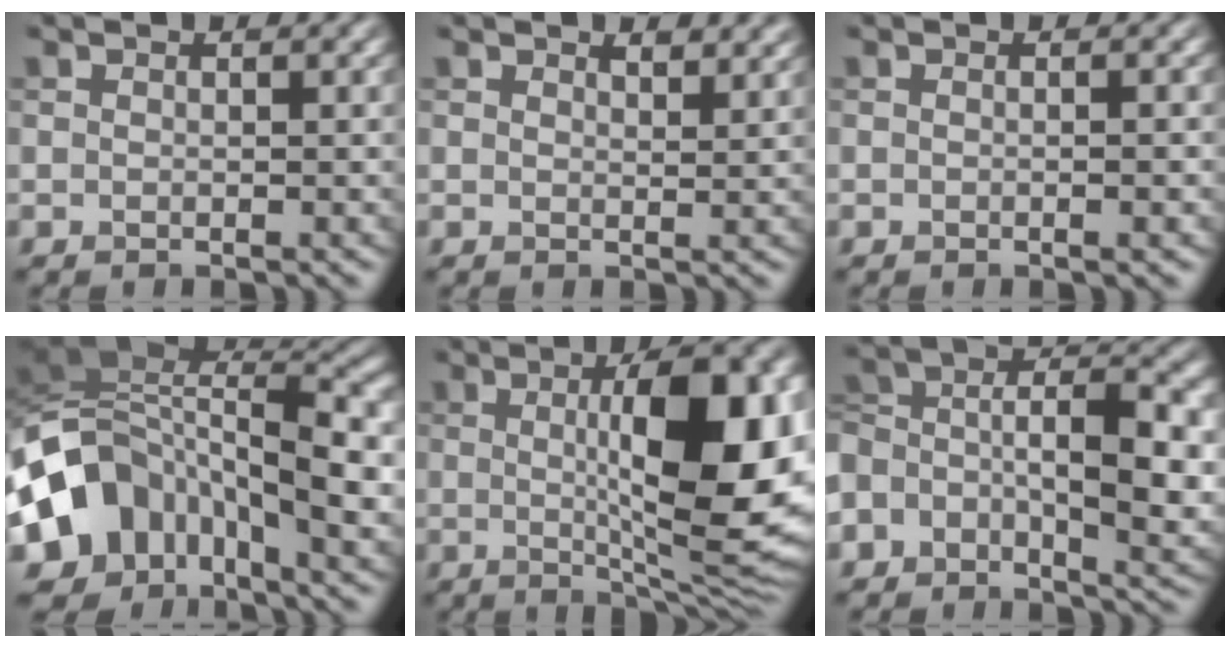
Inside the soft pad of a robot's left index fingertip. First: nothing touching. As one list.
[{"total": 1.9, "force": [1.5, 0.6, 0.9], "torque": [-0.013, -0.005, 0.029]}, {"total": 1.6, "force": [-0.1, 0.5, 1.5], "torque": [-0.011, -0.002, -0.006]}, {"total": 12.7, "force": [-3.5, 8.1, 9.1], "torque": [-0.157, 0.006, -0.072]}, {"total": 14.0, "force": [1.0, 4.1, 13.3], "torque": [-0.172, 0.002, 0.014]}, {"total": 11.2, "force": [-1.2, 6.8, 8.8], "torque": [-0.145, 0.012, -0.026]}]